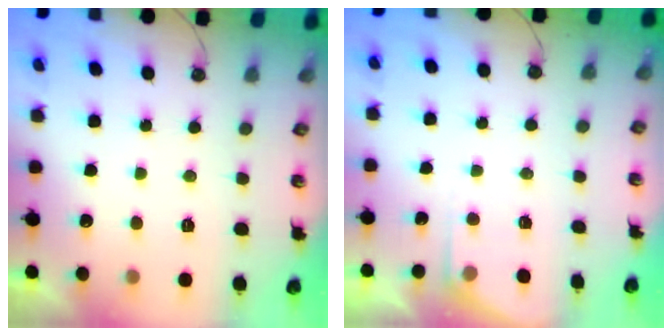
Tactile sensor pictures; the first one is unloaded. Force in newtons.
{"total": 3.3, "press": 3.3, "slide": 0.4}